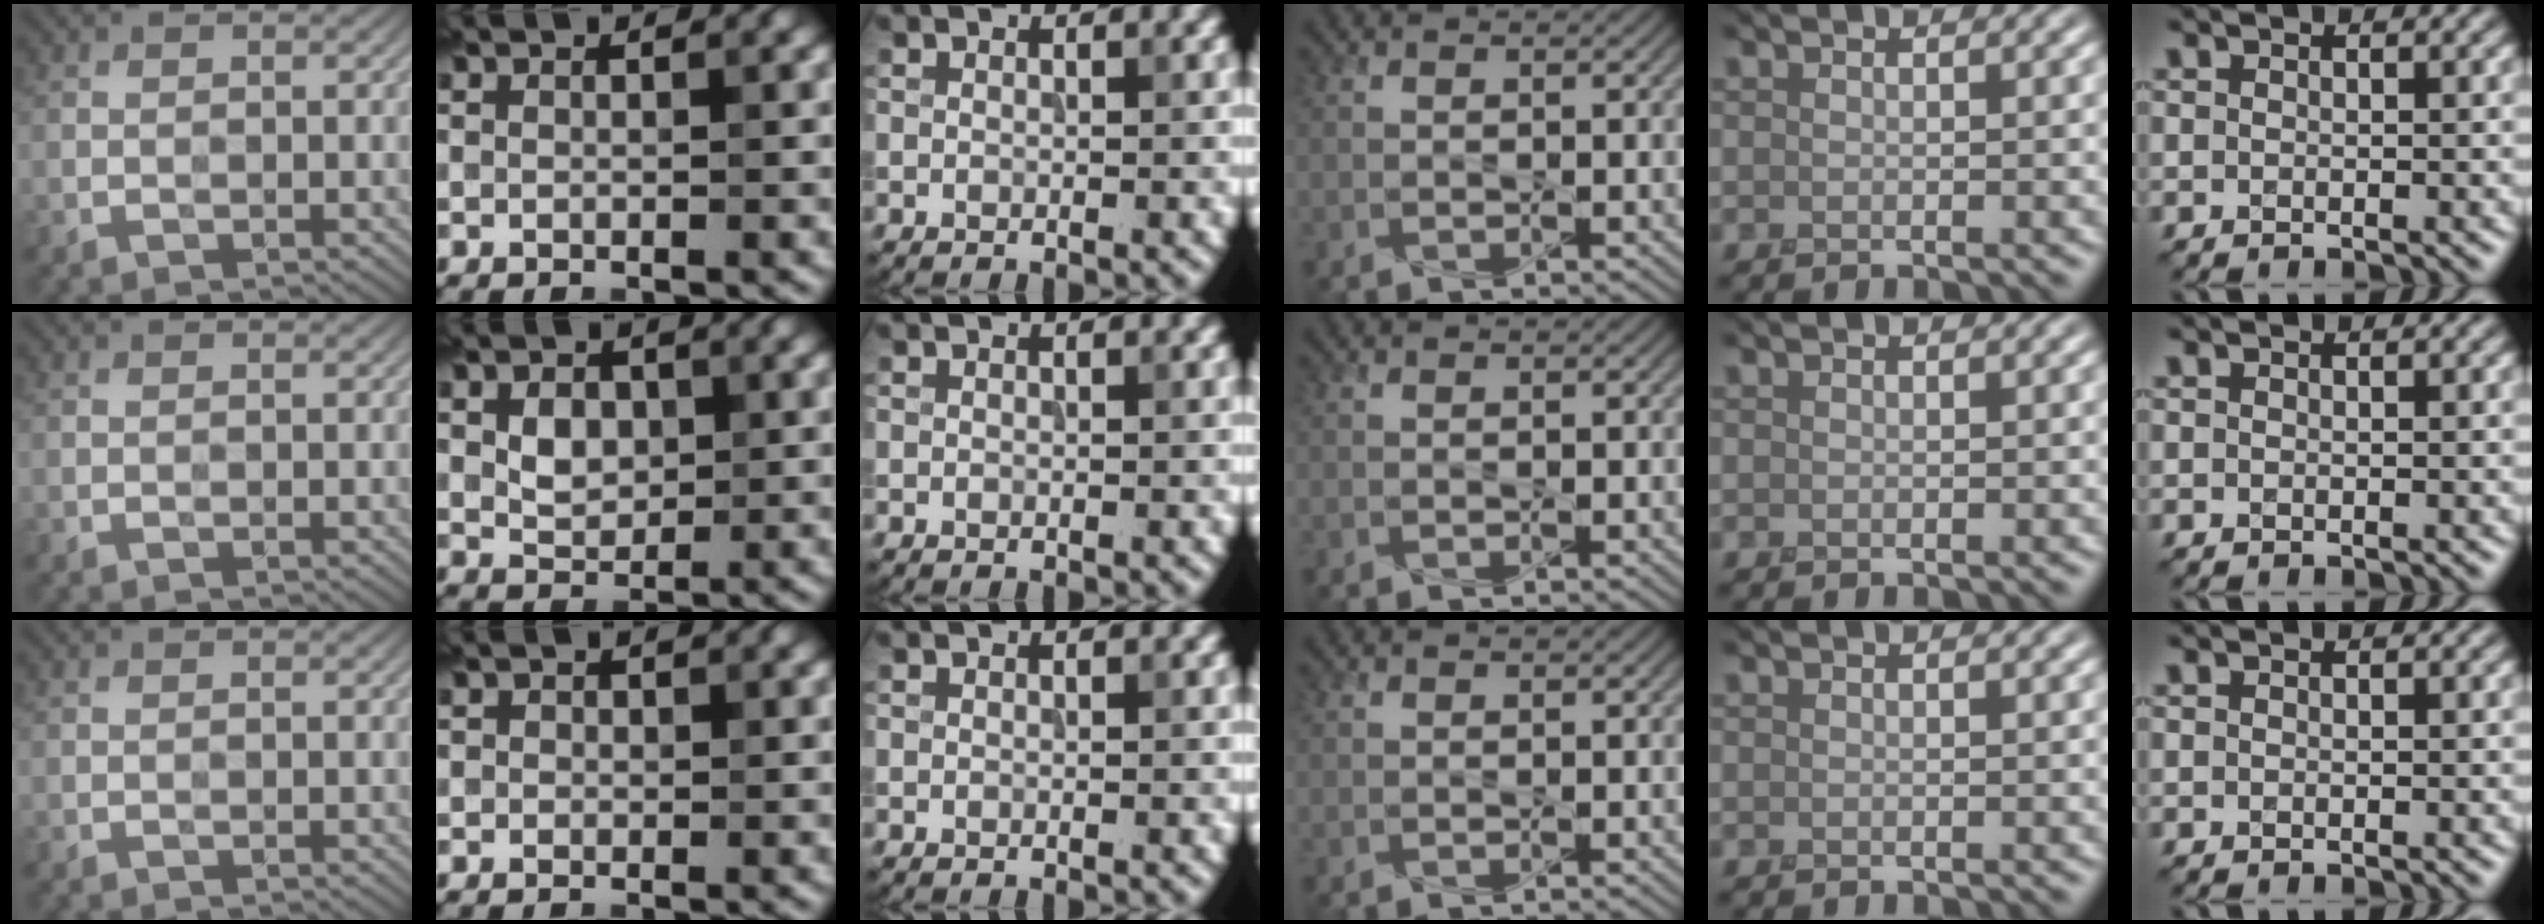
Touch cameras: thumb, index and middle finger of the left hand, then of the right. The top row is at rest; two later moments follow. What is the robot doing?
{"motion": "press", "object": "joystick"}